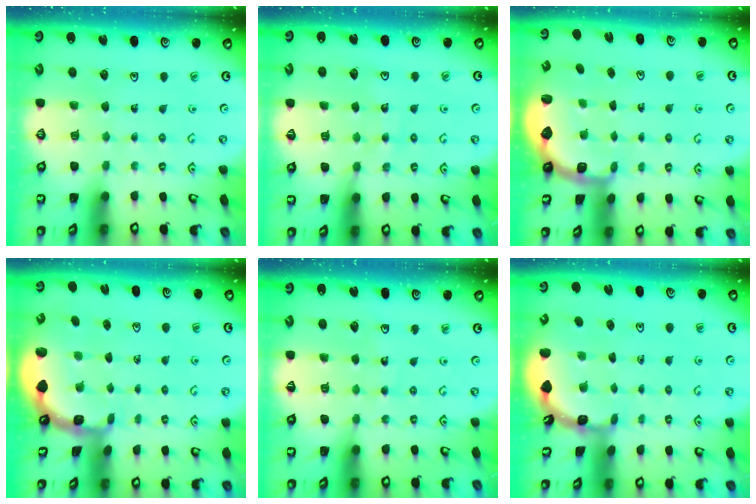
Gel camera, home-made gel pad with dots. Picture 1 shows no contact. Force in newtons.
{"total": 9.3, "press": 9.2, "slide": 1.1}
{"total": 2.6, "press": 1.9, "slide": 1.7}
{"total": 1.6, "press": 1.4, "slide": 0.7}
{"total": 6.2, "press": 5.8, "slide": 2.2}
{"total": 1.9, "press": 1.9, "slide": 0.1}